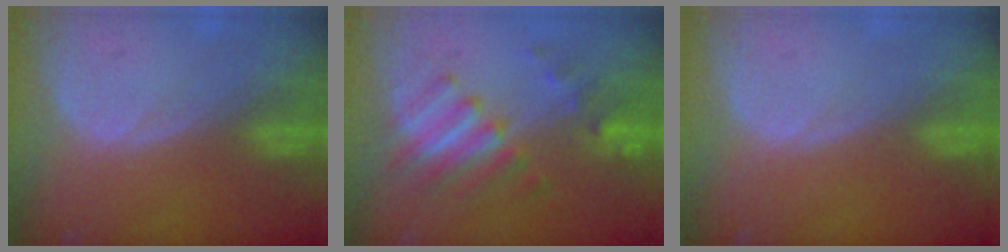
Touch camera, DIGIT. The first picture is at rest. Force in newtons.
{"total": 7.5, "press": 7.2, "slide": 2.0}
{"total": 0.0}